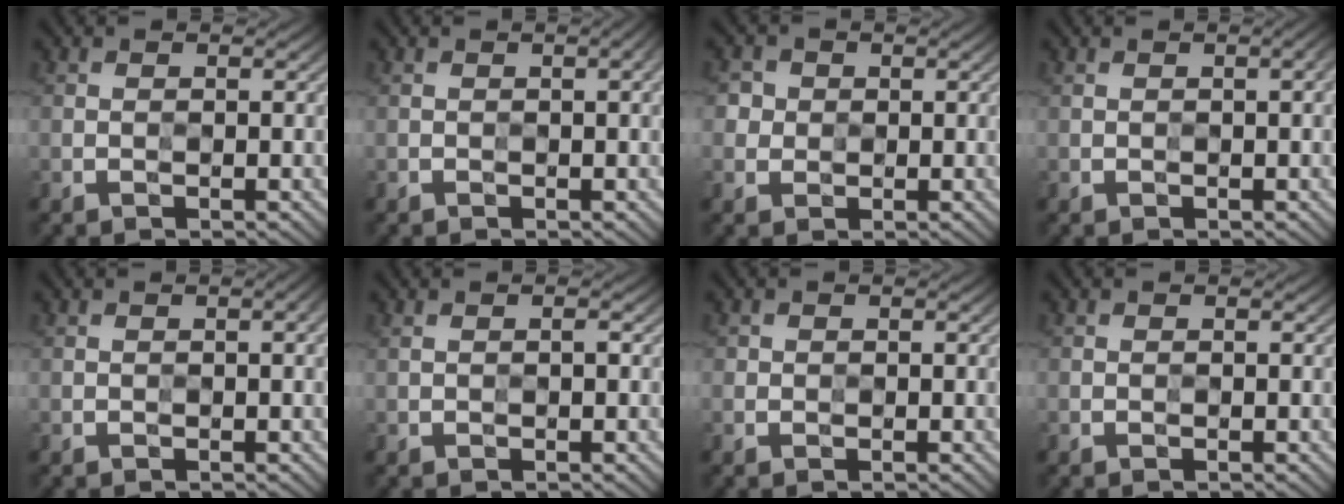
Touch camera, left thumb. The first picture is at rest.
{"total": 1.7, "force": [0.2, 0.3, 1.7], "torque": [-0.024, 0.003, 0.002]}
{"total": 2.6, "force": [0.7, 2.4, 0.4], "torque": [-0.013, -0.004, 0.006]}
{"total": 1.5, "force": [0.2, 0.3, 1.5], "torque": [-0.023, 0.005, 0.003]}
{"total": 1.6, "force": [0.2, 0.3, 1.5], "torque": [-0.024, 0.005, 0.003]}
{"total": 0.7, "force": [0.3, 0.1, 0.7], "torque": [-0.016, 0.003, 0.004]}
{"total": 0.6, "force": [0.2, 0.5, 0.0], "torque": [0.002, -0.006, 0.000]}
{"total": 0.0}